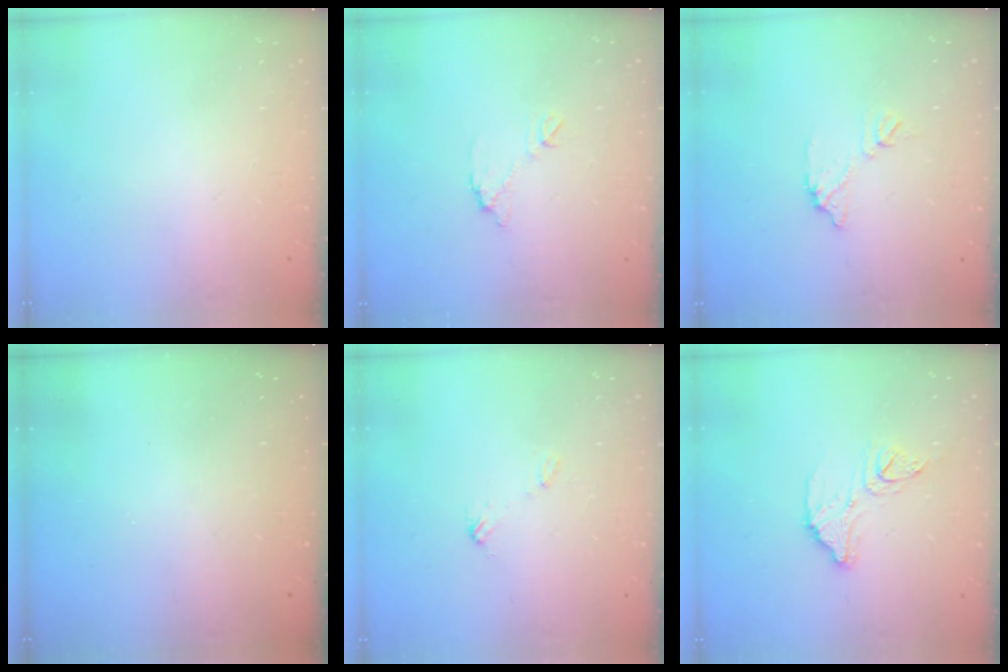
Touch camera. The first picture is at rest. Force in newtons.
{"total": 6.7, "press": 6.7, "slide": 0.3}
{"total": 7.8, "press": 7.8, "slide": 0.4}
{"total": 3.0, "press": 3.0, "slide": 0.1}
{"total": 4.0, "press": 4.0, "slide": 0.3}
{"total": 12.4, "press": 12.4, "slide": 1.0}